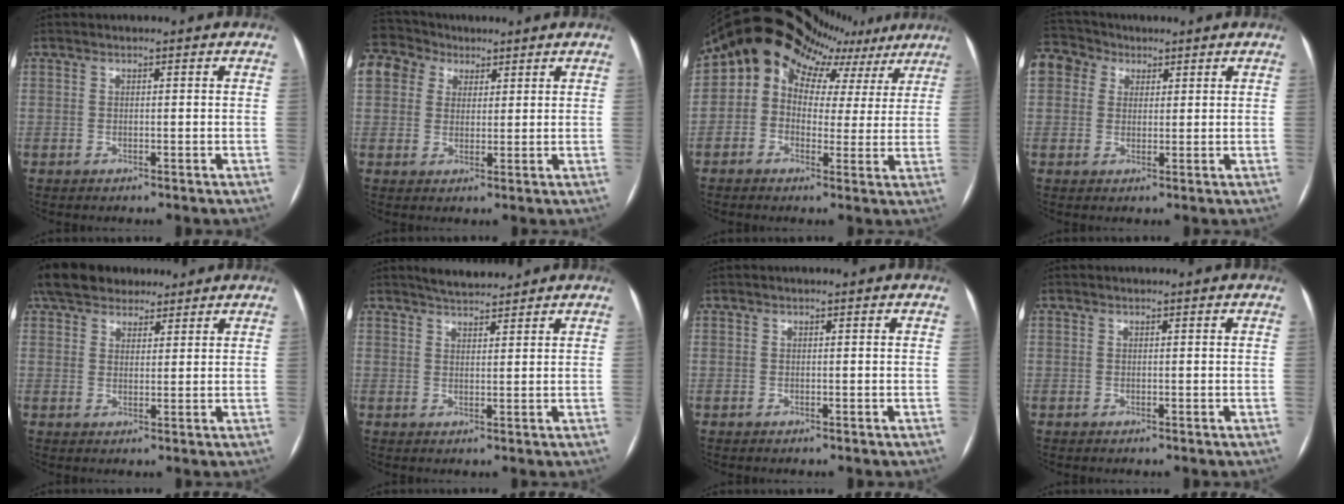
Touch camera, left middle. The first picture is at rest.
{"total": 13.3, "force": [7.9, 9.5, 4.9], "torque": [-0.149, 0.063, 0.152]}
{"total": 18.0, "force": [11.7, 11.8, 7.0], "torque": [-0.128, 0.083, 0.142]}
{"total": 10.8, "force": [5.6, 8.3, 4.1], "torque": [-0.117, 0.053, 0.105]}
{"total": 10.2, "force": [8.2, 4.9, 3.5], "torque": [-0.056, 0.040, 0.137]}
{"total": 3.9, "force": [3.8, 0.6, 1.0], "torque": [-0.020, 0.015, 0.065]}
{"total": 0.0}
{"total": 0.0}